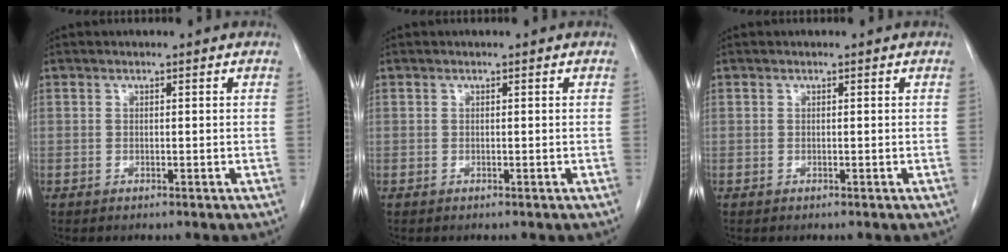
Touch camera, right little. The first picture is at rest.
{"total": 0.0}
{"total": 0.0}